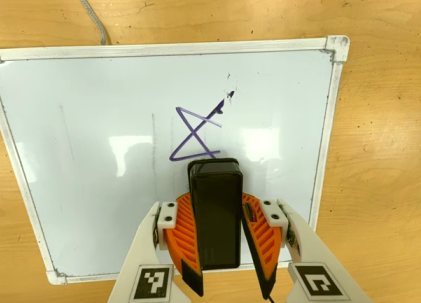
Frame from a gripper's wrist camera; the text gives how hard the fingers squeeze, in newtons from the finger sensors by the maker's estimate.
{"total": 10.0, "left": 10.2, "right": 9.8}